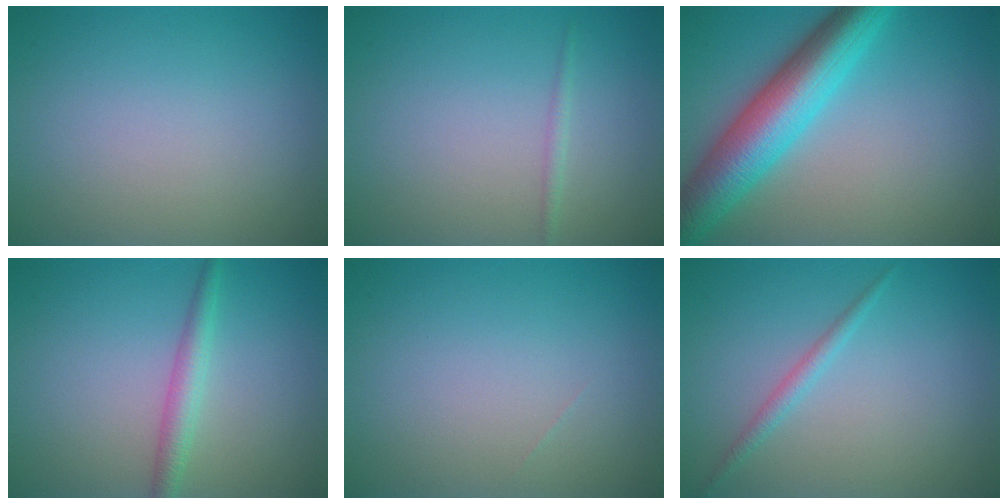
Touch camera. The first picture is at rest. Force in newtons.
{"total": 0.8, "press": 0.8, "slide": 0.0}
{"total": 8.6, "press": 8.6, "slide": 0.1}
{"total": 2.2, "press": 2.2, "slide": 0.1}
{"total": 0.0}
{"total": 1.3, "press": 1.3, "slide": 0.1}